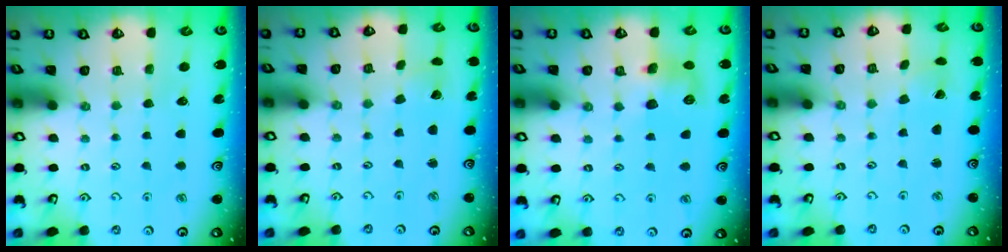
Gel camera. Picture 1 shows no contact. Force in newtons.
{"total": 1.8, "press": 1.8, "slide": 0.2}
{"total": 8.5, "press": 8.5, "slide": 0.4}
{"total": 0.6, "press": 0.3, "slide": 0.5}